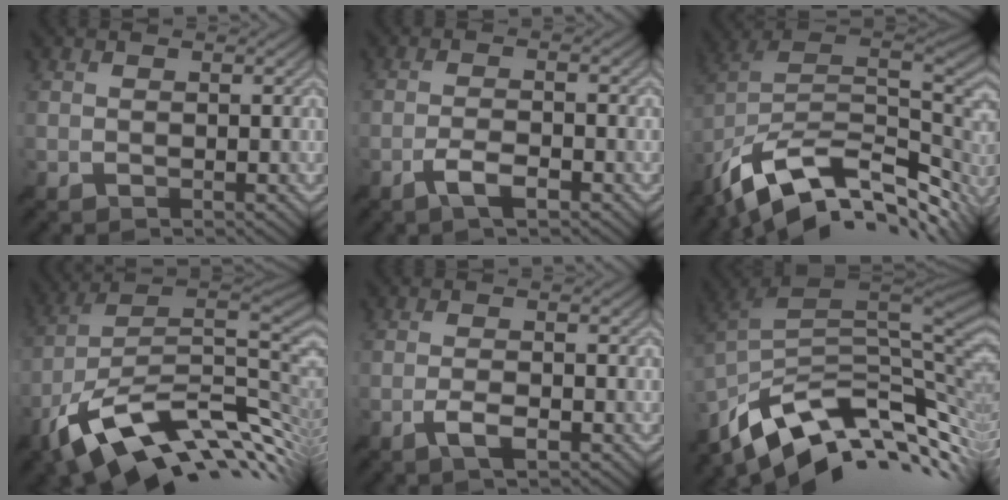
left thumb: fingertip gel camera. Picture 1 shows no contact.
{"total": 3.6, "force": [-2.2, 0.9, 2.7], "torque": [-0.055, 0.004, -0.046]}
{"total": 15.9, "force": [-7.6, 8.3, 11.2], "torque": [-0.225, -0.022, -0.117]}
{"total": 15.9, "force": [-5.0, 7.4, 13.2], "torque": [-0.256, 0.001, -0.097]}
{"total": 3.0, "force": [-1.5, 0.8, 2.4], "torque": [-0.046, 0.005, -0.031]}
{"total": 11.1, "force": [-5.0, 5.0, 8.6], "torque": [-0.189, -0.009, -0.086]}